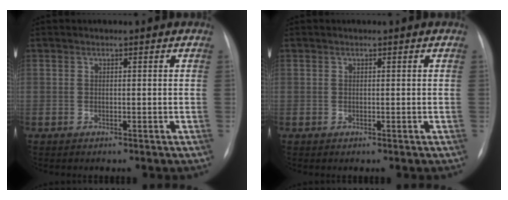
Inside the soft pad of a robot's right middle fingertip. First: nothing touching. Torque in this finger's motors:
{"motor_torque": [0.29, -0.26, 0.03, 0.00]}